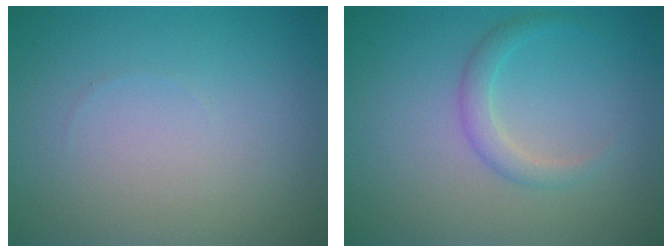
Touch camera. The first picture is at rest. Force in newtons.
{"total": 1.8, "press": 1.8, "slide": 0.2}